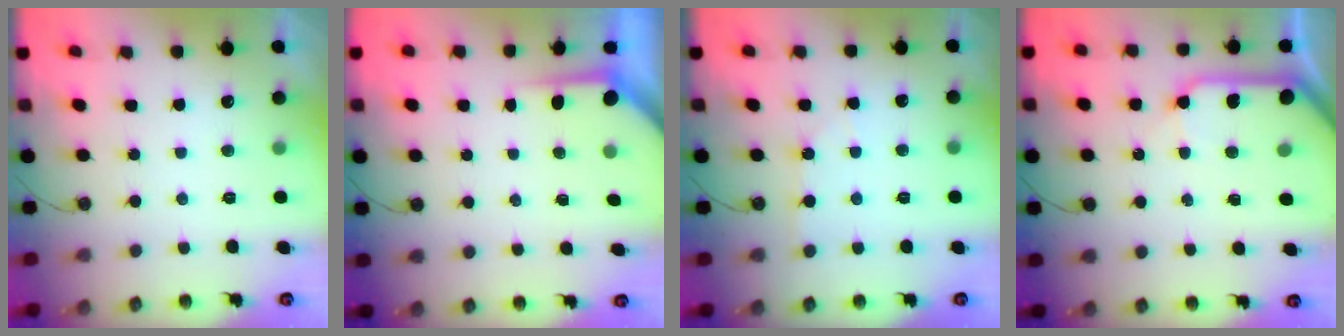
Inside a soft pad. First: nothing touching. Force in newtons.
{"total": 3.6, "press": 3.6, "slide": 0.4}
{"total": 2.9, "press": 2.8, "slide": 0.6}
{"total": 11.0, "press": 10.9, "slide": 1.5}